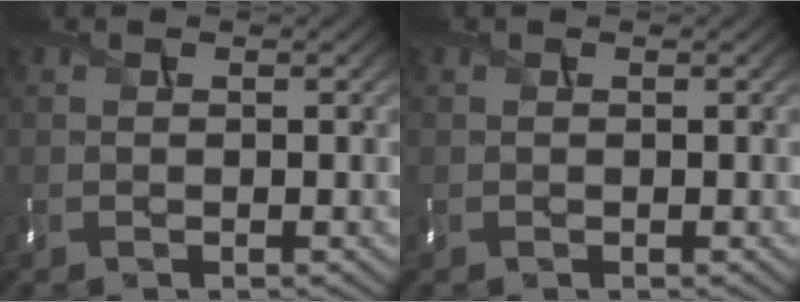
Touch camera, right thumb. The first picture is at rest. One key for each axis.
{"total": 0.0}